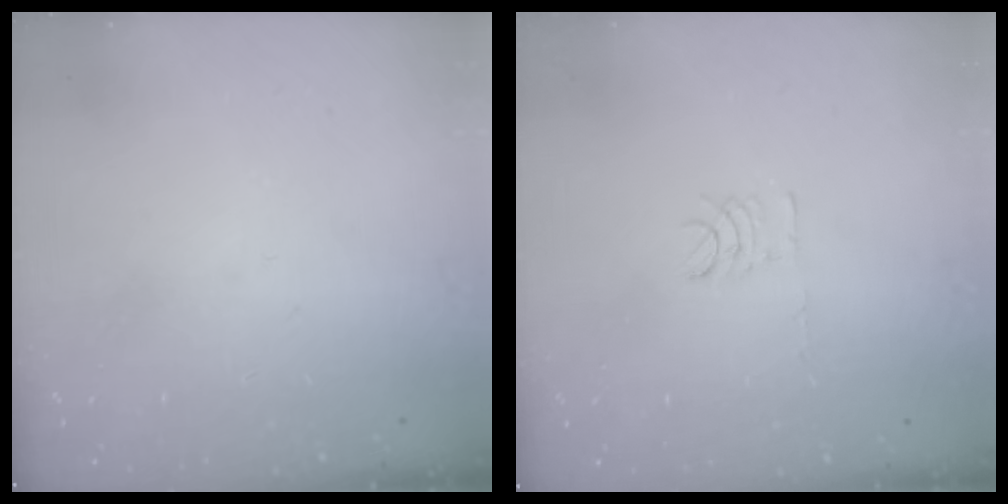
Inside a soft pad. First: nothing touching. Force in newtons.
{"total": 5.3, "press": 5.3, "slide": 0.3}